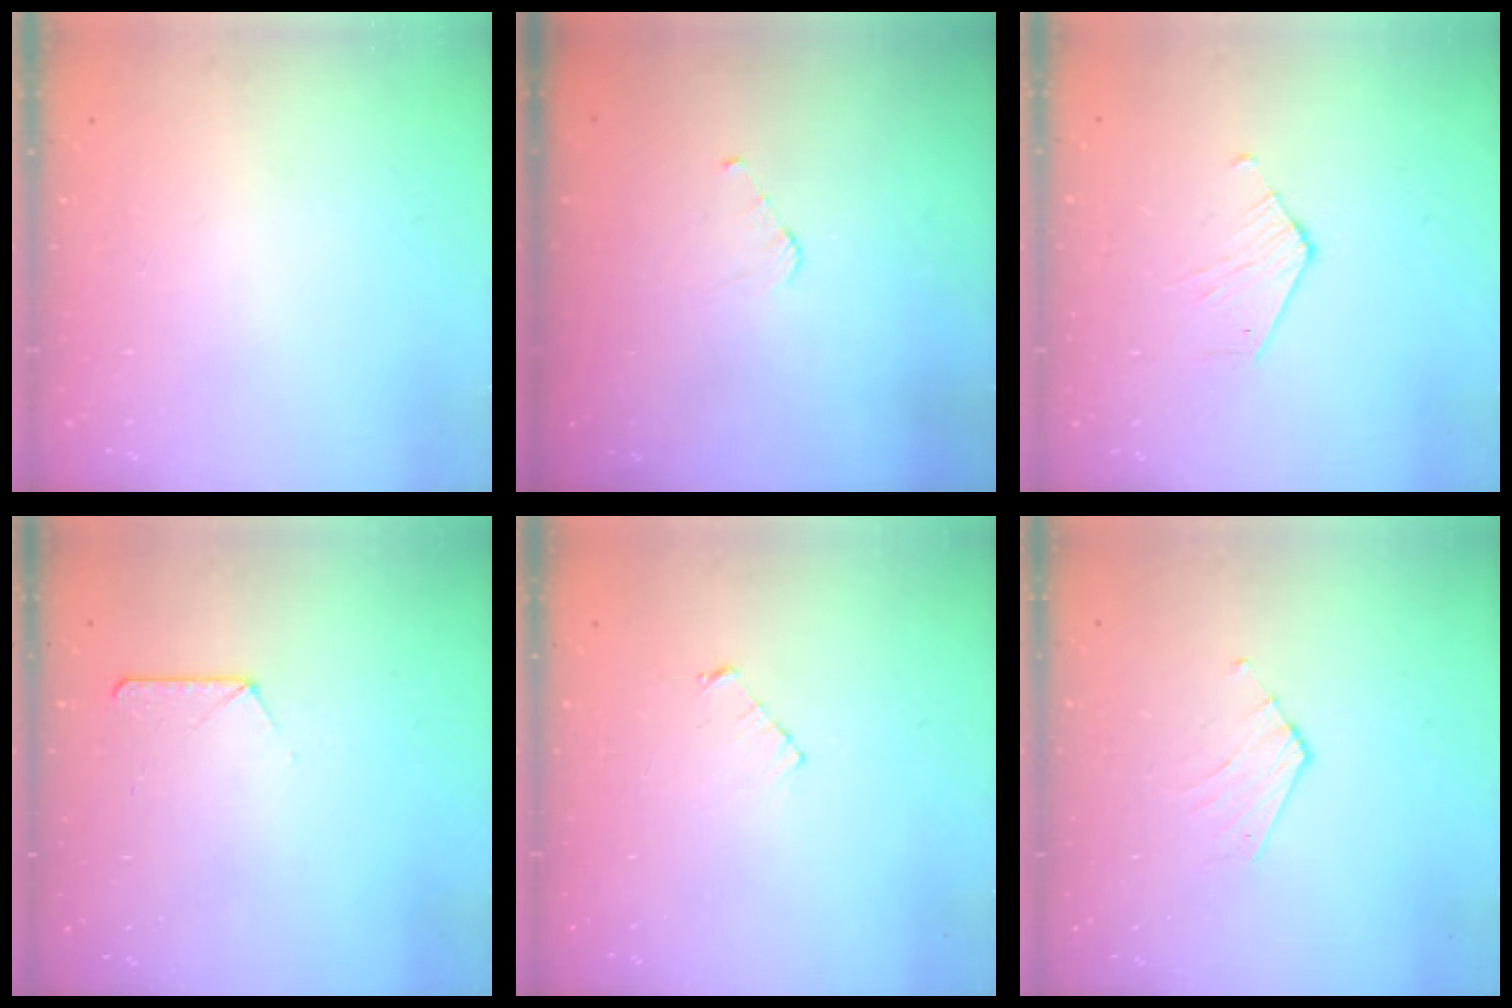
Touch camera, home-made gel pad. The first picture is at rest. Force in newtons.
{"total": 3.0, "press": 3.0, "slide": 0.2}
{"total": 3.2, "press": 3.2, "slide": 0.3}
{"total": 6.9, "press": 6.9, "slide": 0.8}
{"total": 3.8, "press": 3.8, "slide": 0.4}
{"total": 3.5, "press": 3.5, "slide": 0.3}